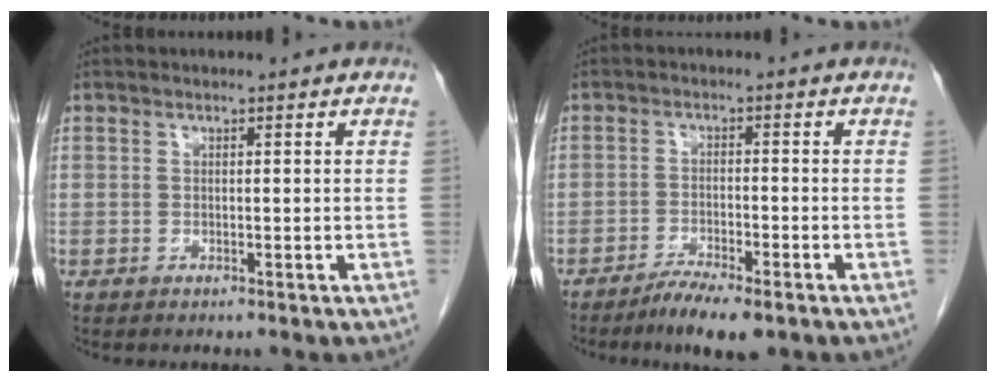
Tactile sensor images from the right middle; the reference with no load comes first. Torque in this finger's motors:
{"motor_torque": [0.53, -0.41, 0.18, 0.04]}